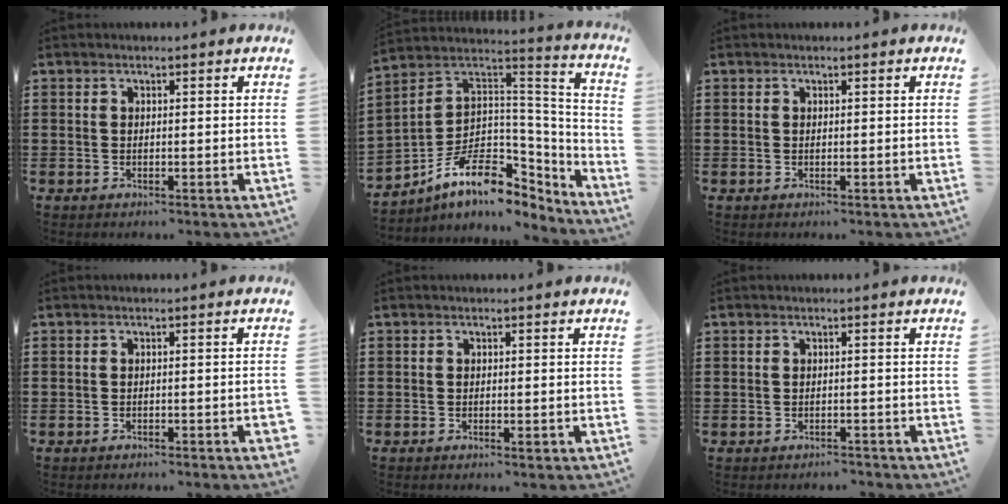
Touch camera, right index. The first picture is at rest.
{"total": 11.2, "force": [-5.2, 7.0, 7.0], "torque": [-0.134, -0.009, -0.097]}
{"total": 0.0}
{"total": 1.4, "force": [-1.2, 0.1, 0.7], "torque": [-0.013, -0.002, -0.023]}
{"total": 0.8, "force": [-0.4, 0.1, 0.7], "torque": [-0.017, -0.009, -0.005]}
{"total": 1.1, "force": [-1.0, 0.3, -0.1], "torque": [-0.002, 0.004, -0.024]}